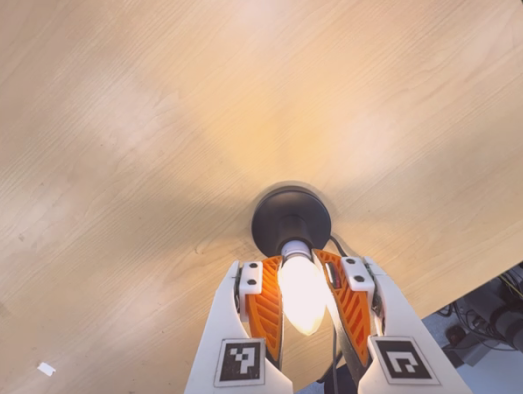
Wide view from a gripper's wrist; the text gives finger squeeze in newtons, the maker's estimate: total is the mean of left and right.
{"total": 18.6, "left": 18.7, "right": 18.5}